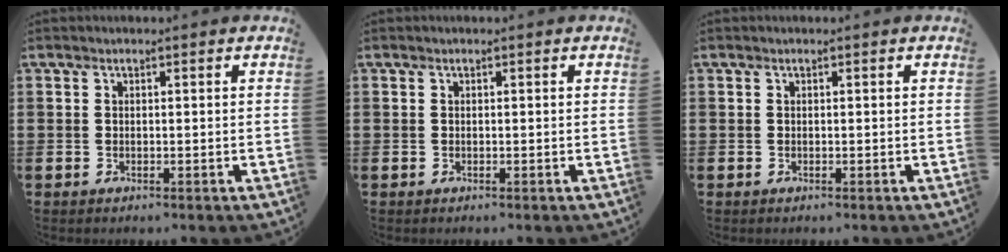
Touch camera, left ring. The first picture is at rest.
{"total": 0.0}
{"total": 0.0}